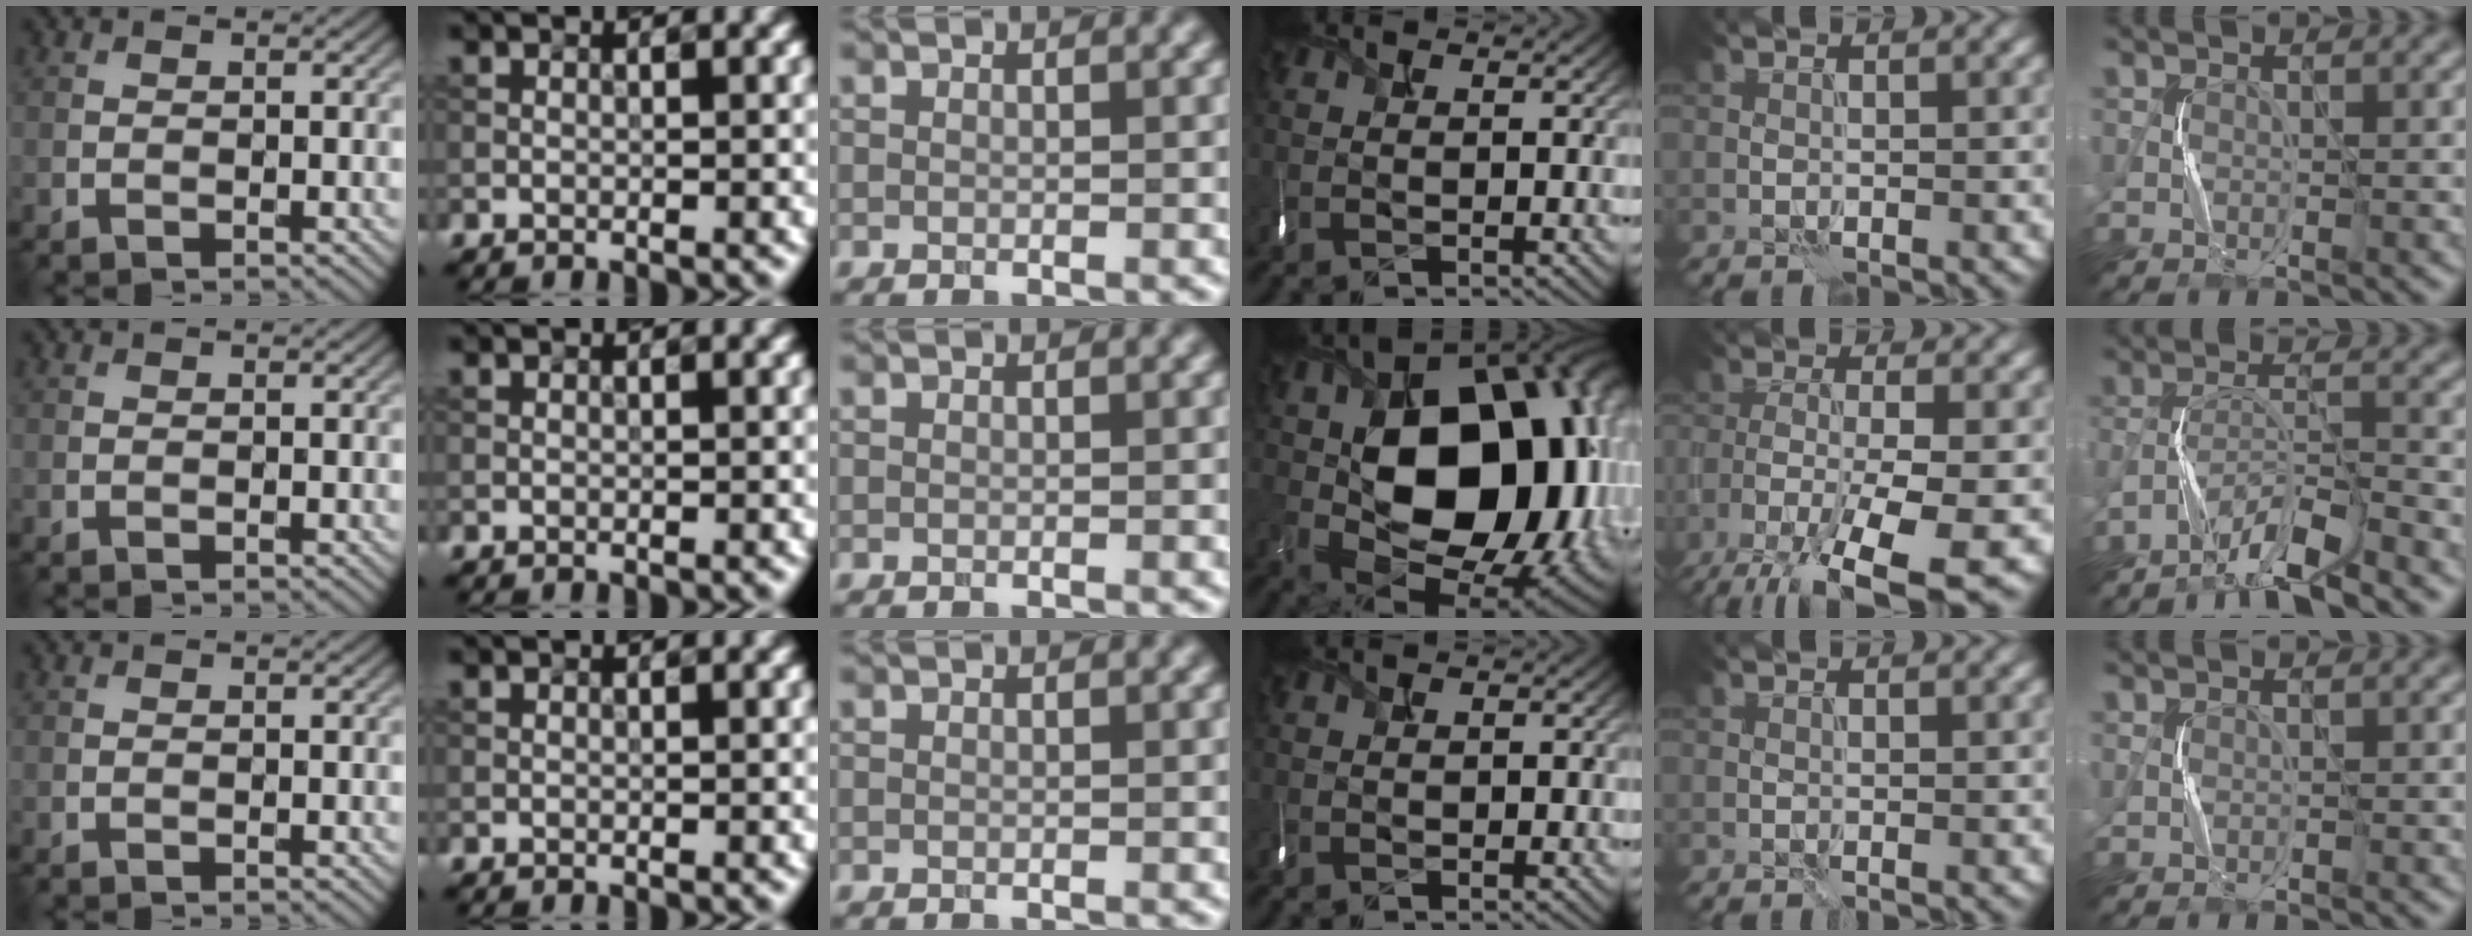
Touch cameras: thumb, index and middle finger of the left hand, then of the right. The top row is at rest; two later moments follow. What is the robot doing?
{"motion": "shake", "object": "tambourine"}